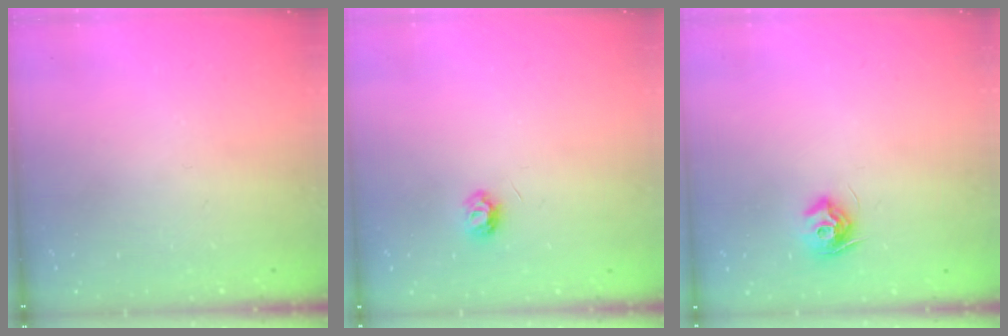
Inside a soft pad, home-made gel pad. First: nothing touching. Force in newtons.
{"total": 4.3, "press": 4.3, "slide": 0.5}
{"total": 8.2, "press": 8.2, "slide": 0.1}